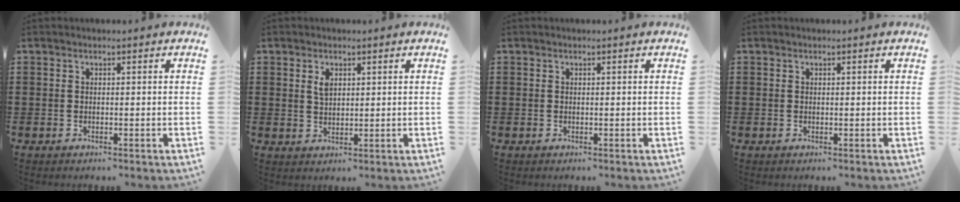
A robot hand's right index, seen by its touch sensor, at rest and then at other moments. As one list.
[{"total": 2.2, "force": [0.9, 1.2, 1.6], "torque": [-0.035, 0.004, 0.017]}, {"total": 0.0}, {"total": 0.0}]